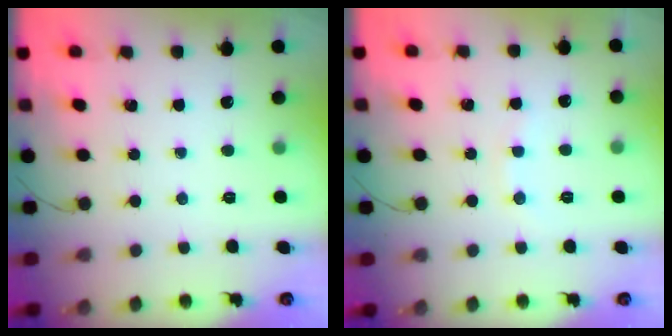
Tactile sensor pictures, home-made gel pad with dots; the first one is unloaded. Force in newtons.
{"total": 4.6, "press": 4.4, "slide": 1.2}